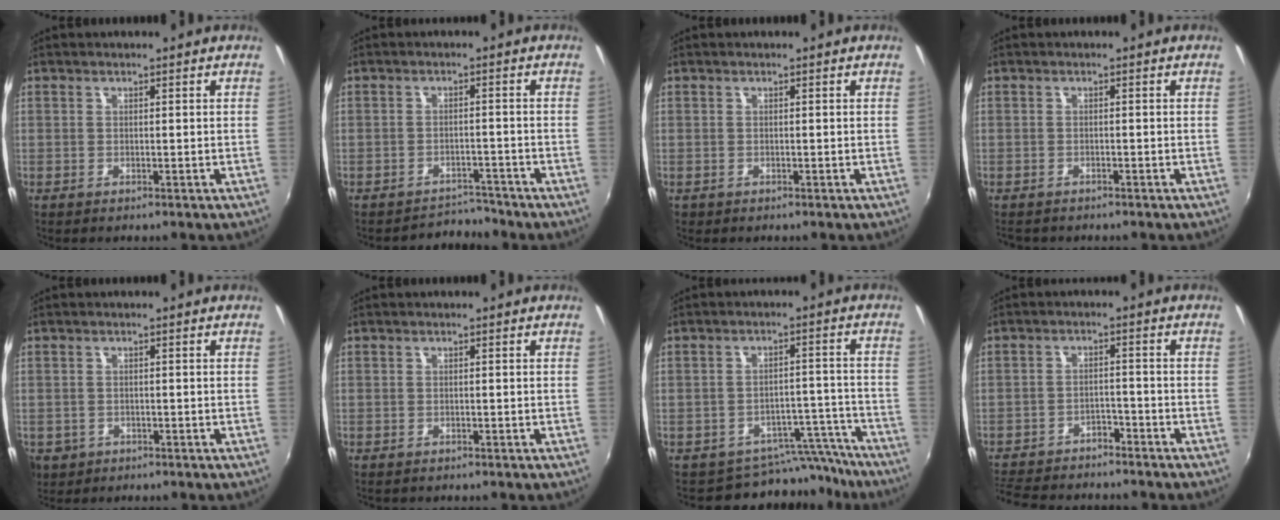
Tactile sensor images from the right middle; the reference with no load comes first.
{"total": 4.4, "force": [-4.3, 0.9, -0.8], "torque": [0.010, 0.007, -0.065]}
{"total": 0.5, "force": [-0.3, 0.4, 0.0], "torque": [-0.003, -0.003, -0.005]}
{"total": 2.2, "force": [-2.0, 0.8, 0.5], "torque": [-0.016, -0.012, -0.032]}
{"total": 5.9, "force": [-2.2, 5.0, 2.3], "torque": [-0.065, -0.010, -0.029]}
{"total": 0.7, "force": [-0.6, 0.3, 0.0], "torque": [-0.004, -0.002, -0.009]}
{"total": 9.7, "force": [-9.1, 3.4, -0.1], "torque": [0.014, 0.037, -0.118]}
{"total": 11.9, "force": [-10.4, 4.0, 4.0], "torque": [-0.107, 0.003, -0.161]}